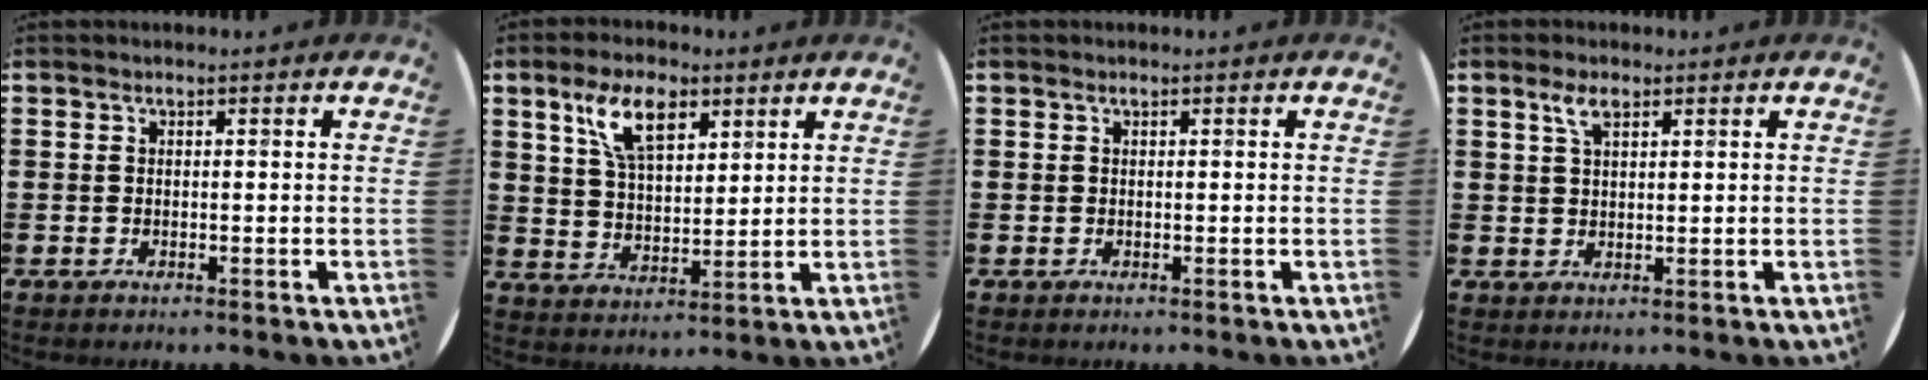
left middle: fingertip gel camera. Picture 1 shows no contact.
{"total": 8.2, "force": [4.8, 3.8, 5.4], "torque": [-0.113, 0.007, 0.086]}
{"total": 0.0}
{"total": 3.0, "force": [1.9, 1.1, 2.1], "torque": [-0.037, 0.005, 0.030]}